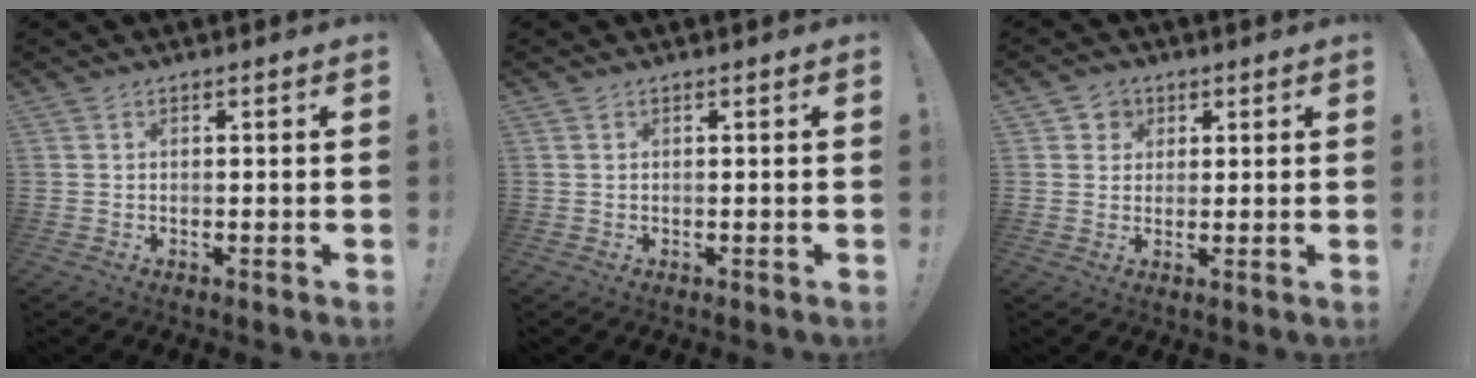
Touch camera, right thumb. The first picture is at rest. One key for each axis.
{"total": 0.0}
{"total": 3.9, "fx": 1.3, "fy": 3.6, "fz": 0.6, "tx": -0.003, "ty": -0.008, "tz": 0.022}